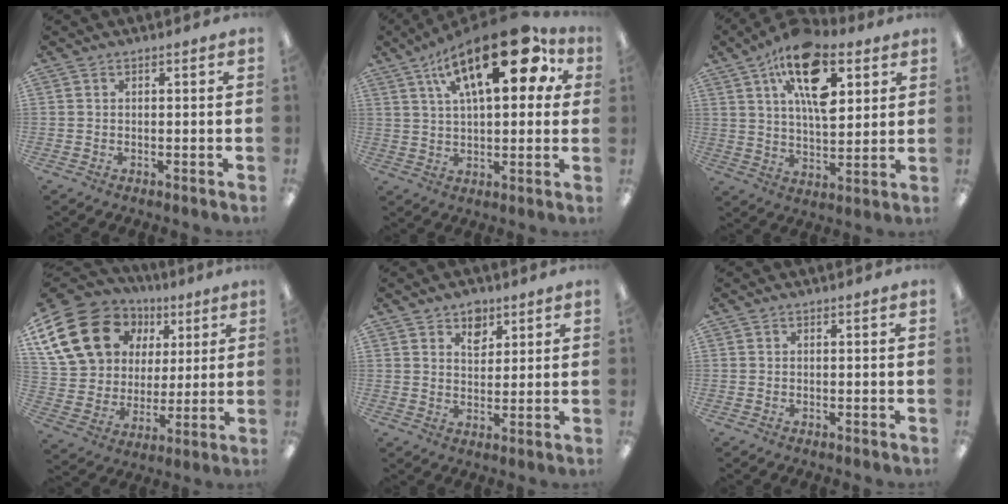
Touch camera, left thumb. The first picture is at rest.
{"total": 23.1, "force": [10.4, 9.9, 18.1], "torque": [-0.273, -0.036, 0.161]}
{"total": 18.1, "force": [9.0, 8.8, 13.0], "torque": [-0.204, -0.028, 0.153]}
{"total": 21.1, "force": [9.7, 15.5, 10.5], "torque": [-0.229, -0.020, 0.192]}
{"total": 5.4, "force": [3.9, 3.3, 1.7], "torque": [-0.006, -0.018, 0.065]}
{"total": 0.0}